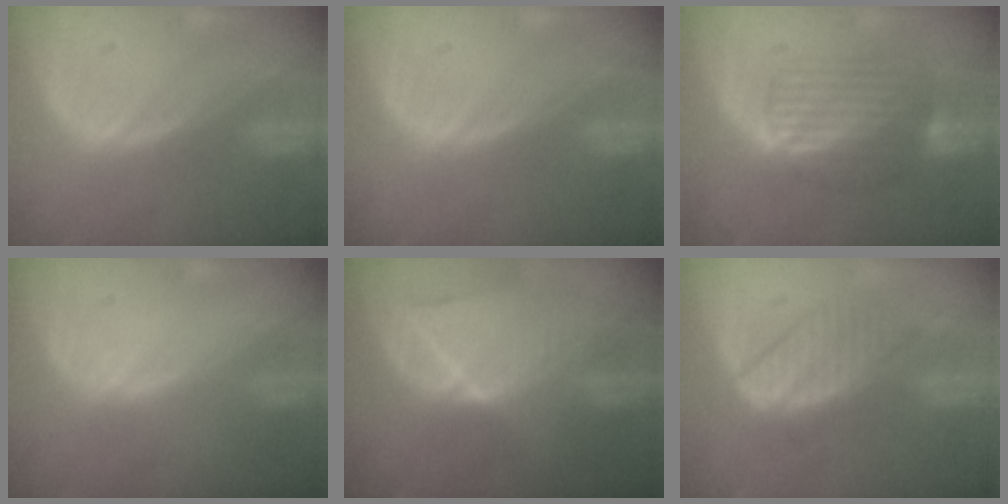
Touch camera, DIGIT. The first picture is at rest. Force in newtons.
{"total": 0.0}
{"total": 7.6, "press": 7.0, "slide": 3.1}
{"total": 0.0}
{"total": 9.2, "press": 8.2, "slide": 4.2}
{"total": 6.5, "press": 5.9, "slide": 2.8}